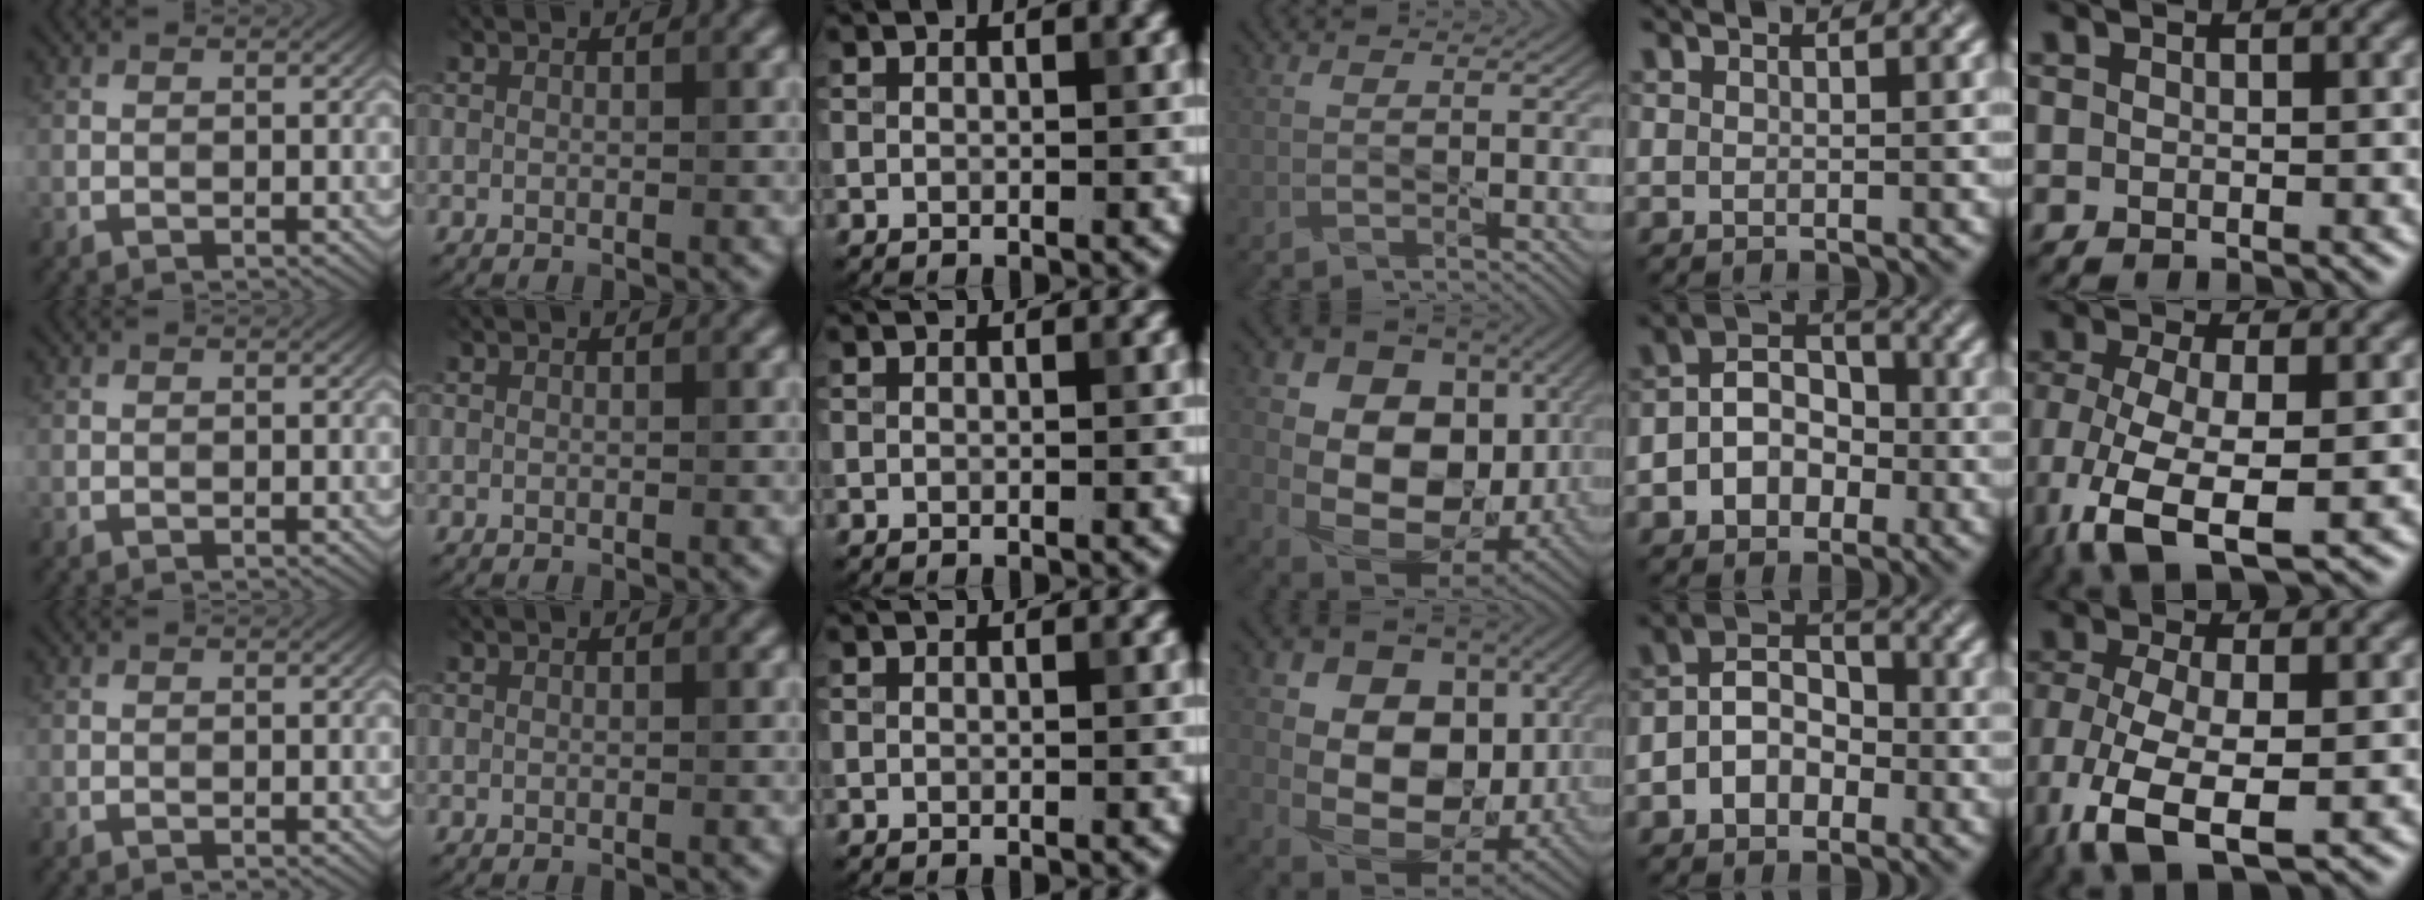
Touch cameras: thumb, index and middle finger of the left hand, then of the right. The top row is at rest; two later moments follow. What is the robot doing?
{"motion": "wipe", "object": "laptop"}